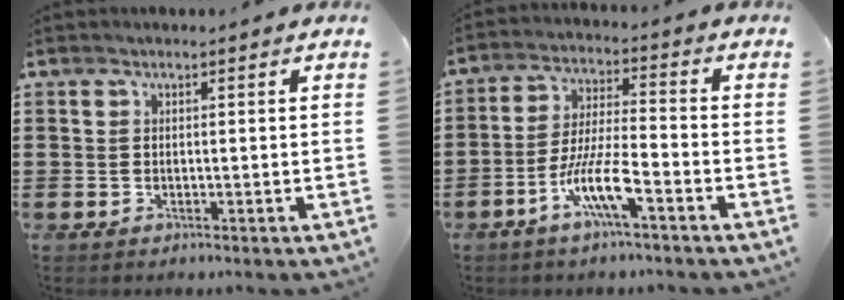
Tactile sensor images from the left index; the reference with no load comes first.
{"total": 8.6, "force": [-4.6, 1.4, 7.1], "torque": [-0.155, -0.005, -0.091]}